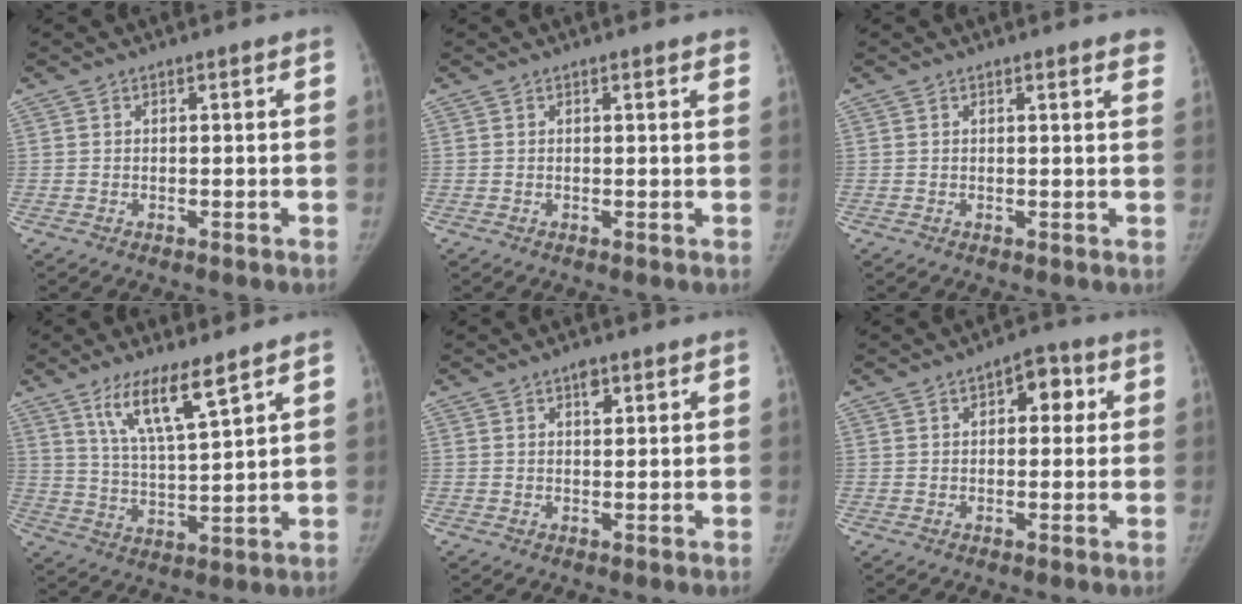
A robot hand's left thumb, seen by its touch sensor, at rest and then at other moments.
{"total": 1.4, "force": [1.1, 0.3, 0.7], "torque": [-0.005, -0.002, 0.010]}
{"total": 3.4, "force": [2.7, 0.6, 1.8], "torque": [-0.010, -0.006, 0.020]}
{"total": 10.0, "force": [6.5, 1.7, 7.5], "torque": [-0.131, -0.038, 0.127]}
{"total": 2.3, "force": [1.3, 1.2, 1.4], "torque": [-0.010, -0.003, 0.019]}
{"total": 6.1, "force": [1.8, 3.6, 4.5], "torque": [-0.026, 0.006, 0.016]}